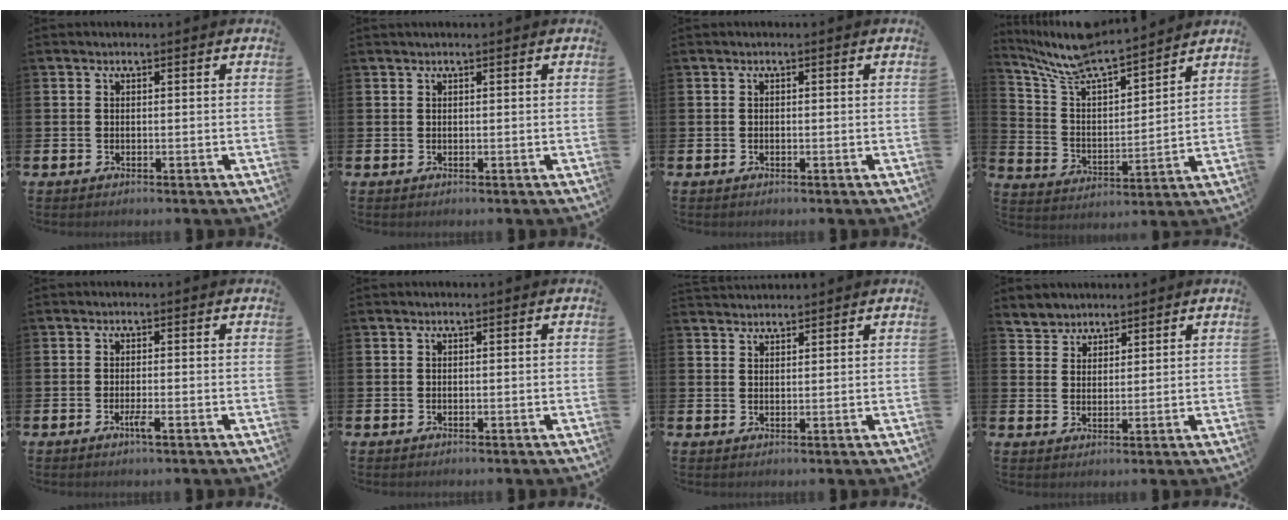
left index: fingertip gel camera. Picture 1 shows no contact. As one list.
[{"total": 0.0}, {"total": 0.0}, {"total": 9.0, "force": [8.6, 1.3, 2.4], "torque": [-0.082, -0.064, 0.151]}, {"total": 1.5, "force": [-0.8, 0.1, 1.2], "torque": [-0.026, -0.003, -0.012]}, {"total": 0.0}, {"total": 2.3, "force": [2.2, 0.4, -0.1], "torque": [0.005, -0.009, 0.041]}, {"total": 3.3, "force": [3.1, 0.9, -0.9], "torque": [0.005, -0.012, 0.057]}]